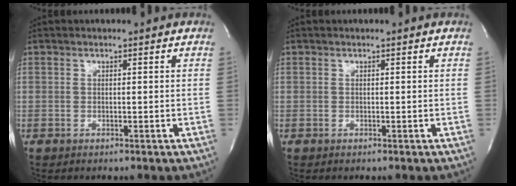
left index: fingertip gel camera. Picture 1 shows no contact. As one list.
[{"total": 0.0}]